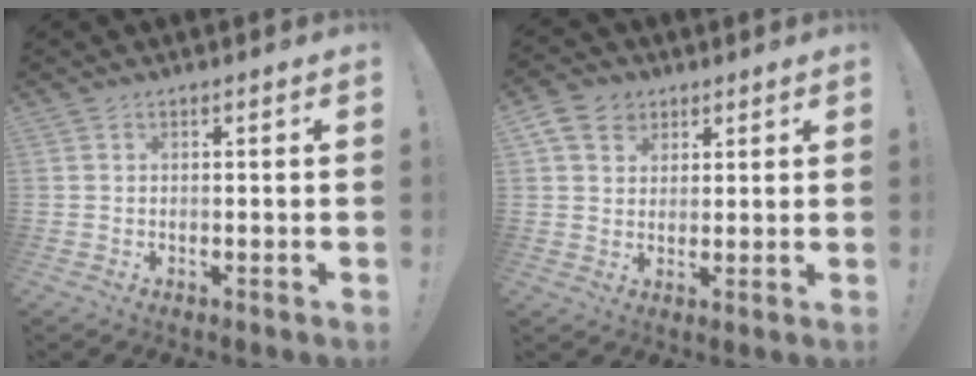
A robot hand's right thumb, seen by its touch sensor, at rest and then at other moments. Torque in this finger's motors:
{"motor_torque": [-0.09, 0.09, 0.18, -0.12, 0.15]}